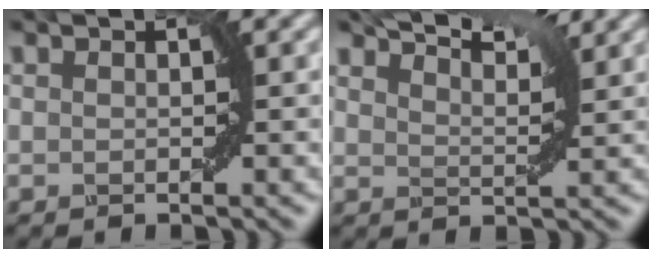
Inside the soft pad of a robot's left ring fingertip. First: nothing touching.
{"total": 6.7, "force": [5.8, 1.2, 3.1], "torque": [-0.042, 0.019, 0.060]}